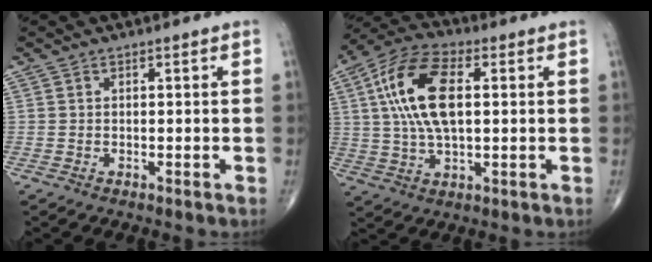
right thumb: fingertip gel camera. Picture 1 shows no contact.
{"total": 15.1, "force": [2.6, 7.2, 13.0], "torque": [-0.263, 0.015, 0.046]}